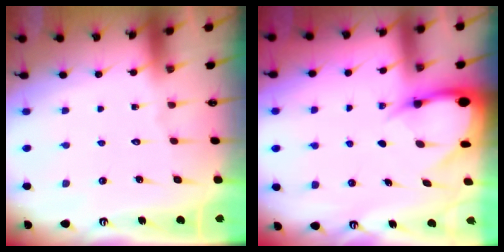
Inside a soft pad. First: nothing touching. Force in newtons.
{"total": 5.4, "press": 5.4, "slide": 0.7}